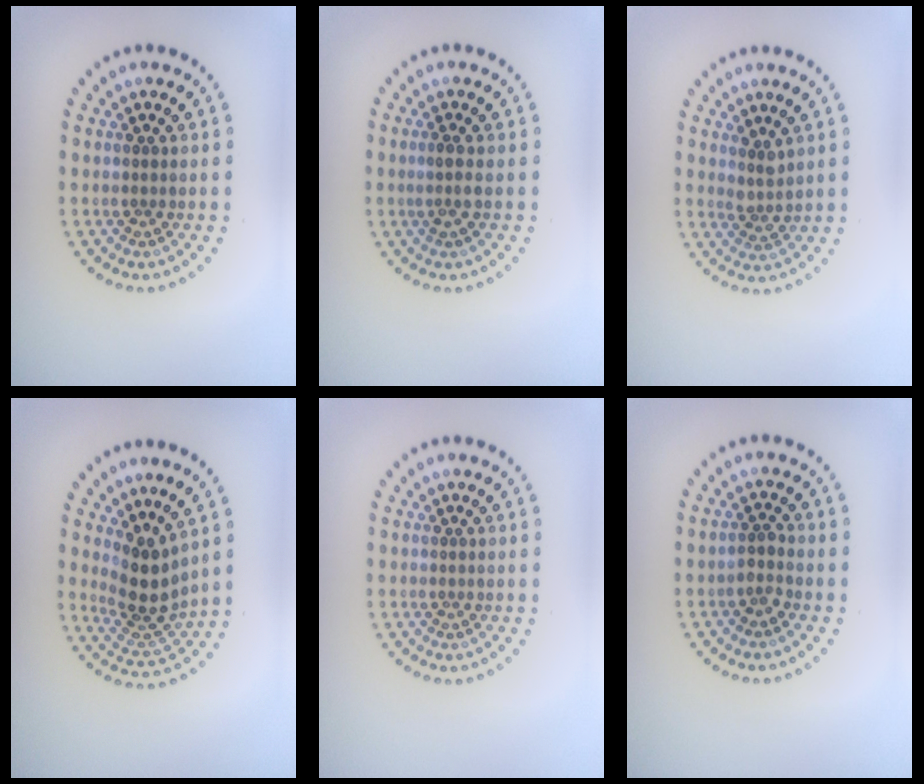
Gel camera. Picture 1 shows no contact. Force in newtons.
{"total": 1.3, "press": 1.1, "slide": 0.7}
{"total": 1.8, "press": 1.3, "slide": 1.2}
{"total": 3.7, "press": 2.7, "slide": 2.4}
{"total": 0.0}
{"total": 1.3, "press": 1.1, "slide": 0.7}